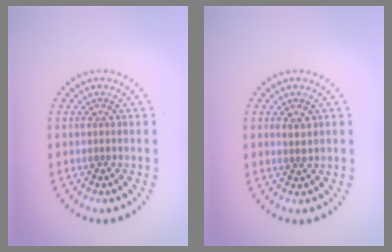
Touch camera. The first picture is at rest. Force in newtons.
{"total": 1.2, "press": 1.0, "slide": 0.6}